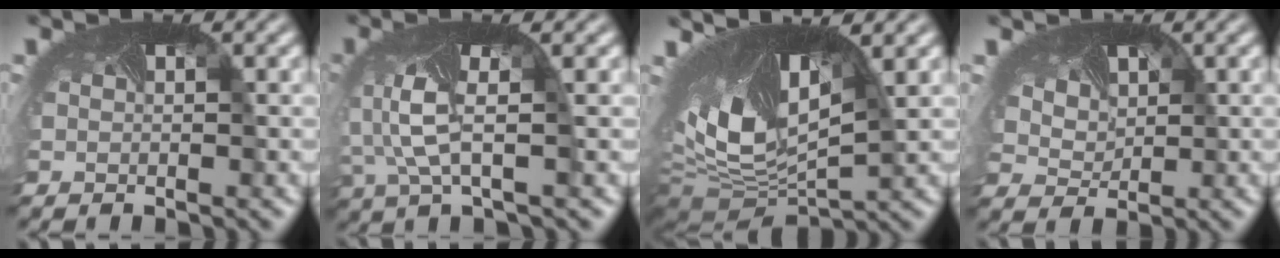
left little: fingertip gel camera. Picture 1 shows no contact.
{"total": 4.0, "force": [-0.4, 1.6, 3.7], "torque": [-0.120, -0.013, -0.004]}
{"total": 14.2, "force": [2.9, 7.1, 11.9], "torque": [-0.230, -0.001, 0.069]}
{"total": 3.1, "force": [2.0, 2.2, 0.9], "torque": [-0.047, -0.002, 0.044]}